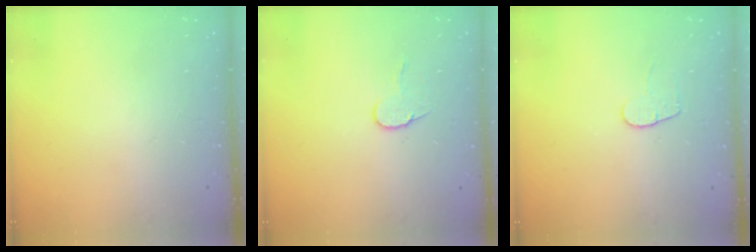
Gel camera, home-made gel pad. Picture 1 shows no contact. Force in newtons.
{"total": 7.3, "press": 7.3, "slide": 0.4}
{"total": 4.5, "press": 4.4, "slide": 0.5}